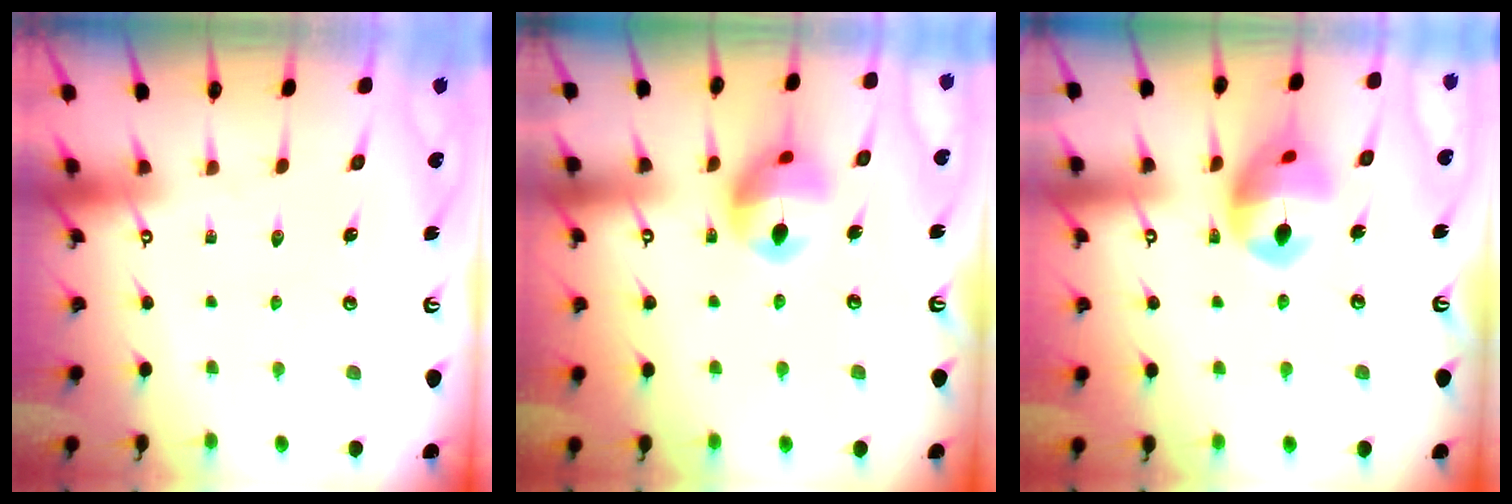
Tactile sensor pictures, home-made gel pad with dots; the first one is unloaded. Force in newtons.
{"total": 13.3, "press": 13.2, "slide": 1.4}
{"total": 13.9, "press": 13.7, "slide": 2.1}